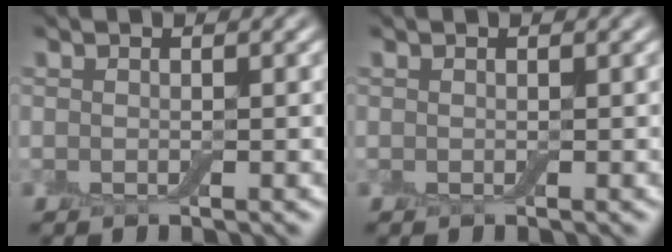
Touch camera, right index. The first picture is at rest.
{"total": 0.0}